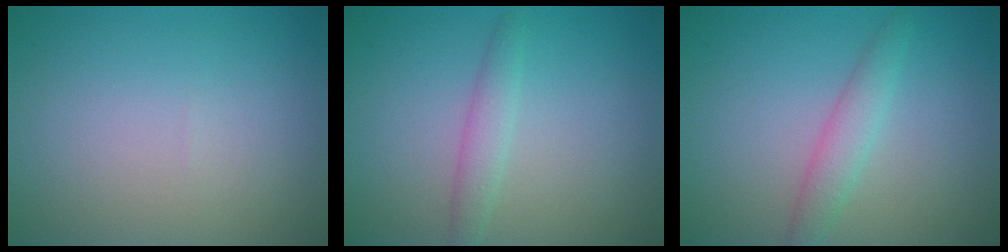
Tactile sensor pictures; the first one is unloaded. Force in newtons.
{"total": 1.8, "press": 1.8, "slide": 0.1}
{"total": 2.3, "press": 2.3, "slide": 0.2}